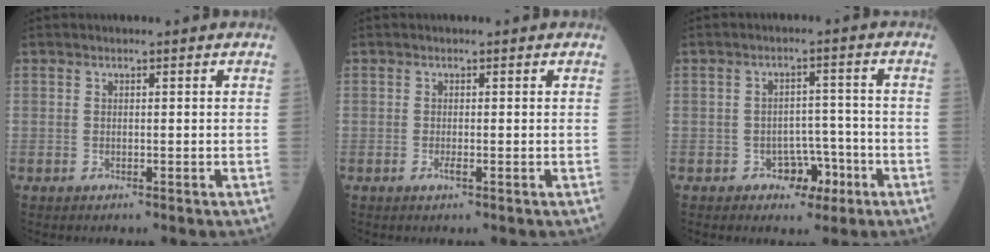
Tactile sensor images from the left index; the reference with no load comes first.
{"total": 0.8, "force": [-0.5, 0.0, 0.6], "torque": [-0.015, -0.002, -0.008]}
{"total": 4.6, "force": [-2.6, 3.1, 2.2], "torque": [-0.022, 0.015, -0.034]}